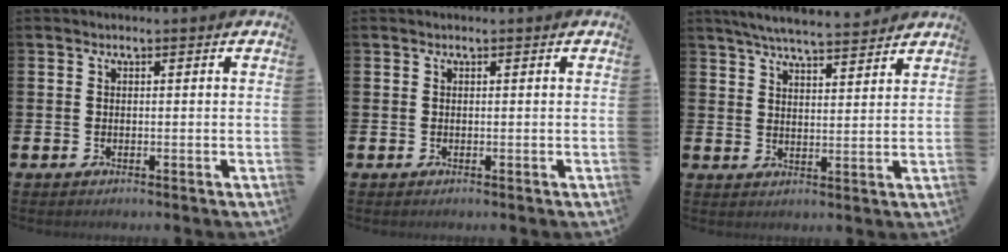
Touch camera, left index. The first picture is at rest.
{"total": 0.0}
{"total": 5.8, "force": [5.6, 0.3, 1.5], "torque": [-0.042, -0.027, 0.099]}